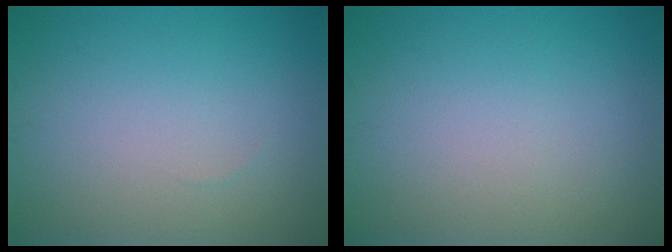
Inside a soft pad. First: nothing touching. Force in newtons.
{"total": 0.0}